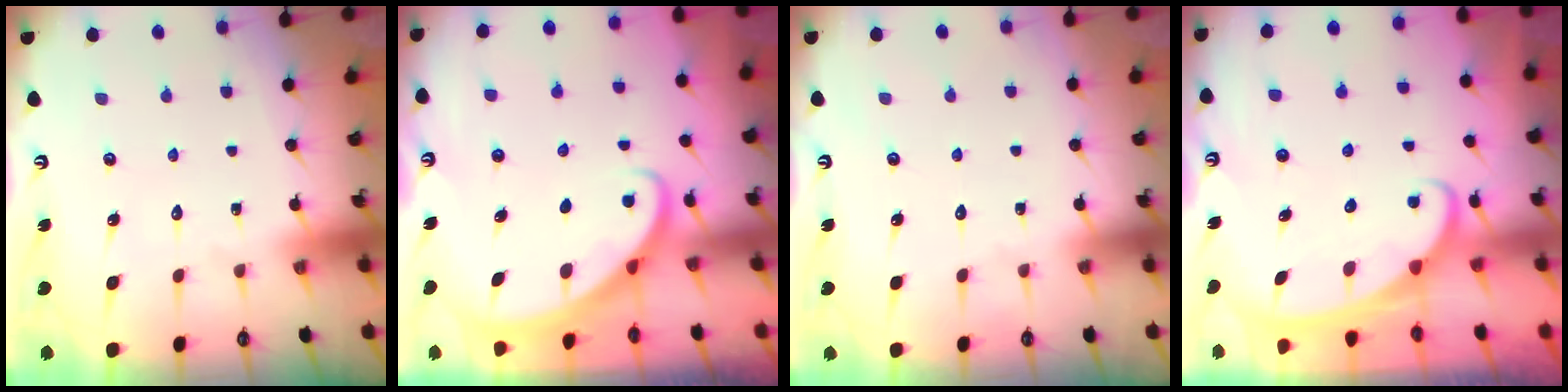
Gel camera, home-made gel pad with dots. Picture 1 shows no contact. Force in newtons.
{"total": 2.7, "press": 2.7, "slide": 0.2}
{"total": 0.0}
{"total": 2.5, "press": 2.5, "slide": 0.3}